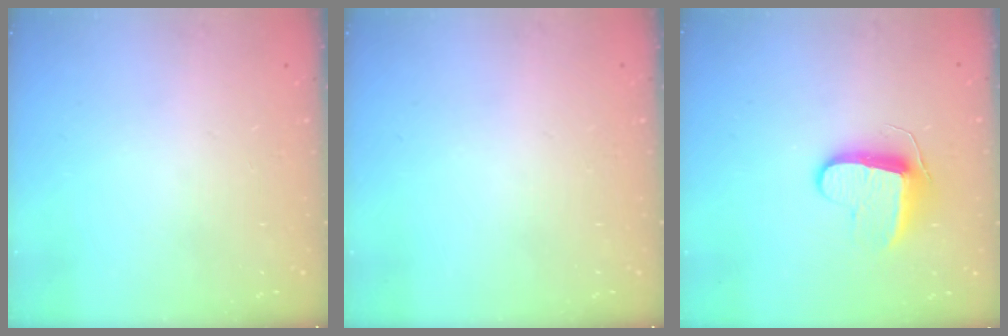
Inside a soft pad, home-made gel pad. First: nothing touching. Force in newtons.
{"total": 0.0}
{"total": 9.4, "press": 9.4, "slide": 0.5}